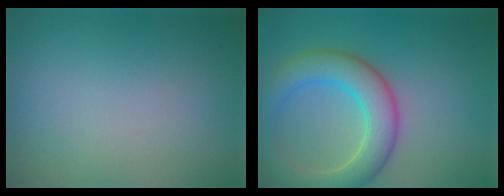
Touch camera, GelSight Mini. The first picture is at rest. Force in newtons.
{"total": 6.0, "press": 6.0, "slide": 0.6}